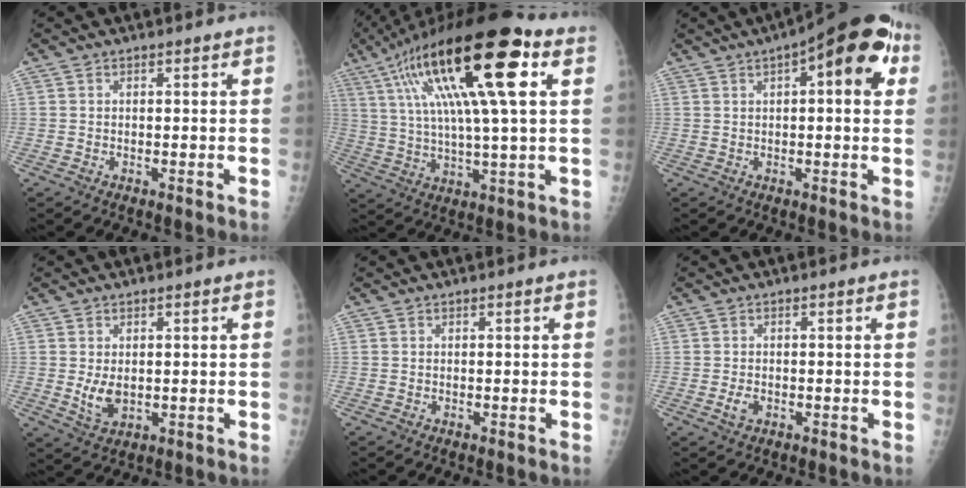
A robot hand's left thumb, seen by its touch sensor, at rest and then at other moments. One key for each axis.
{"total": 24.9, "fx": 9.2, "fy": 5.6, "fz": 22.4, "tx": -0.412, "ty": 0.015, "tz": 0.149}
{"total": 14.2, "fx": 4.6, "fy": 5.2, "fz": 12.4, "tx": -0.133, "ty": 0.020, "tz": 0.051}
{"total": 4.5, "fx": 0.0, "fy": 2.8, "fz": 3.5, "tx": -0.058, "ty": -0.011, "tz": 0.009}
{"total": 0.0}
{"total": 2.1, "fx": -0.7, "fy": 1.4, "fz": 1.5, "tx": -0.027, "ty": 0.001, "tz": -0.012}